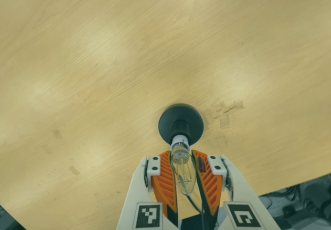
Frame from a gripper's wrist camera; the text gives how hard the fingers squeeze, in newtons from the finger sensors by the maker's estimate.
{"total": 23.5, "left": 23.4, "right": 23.6}